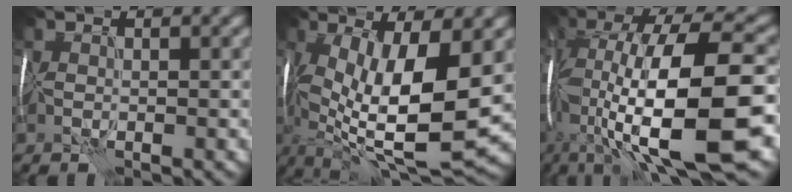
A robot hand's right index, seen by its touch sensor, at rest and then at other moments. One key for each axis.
{"total": 12.7, "fx": -0.9, "fy": 4.7, "fz": 11.8, "tx": -0.213, "ty": -0.011, "tz": -0.011}
{"total": 17.3, "fx": -3.3, "fy": 5.8, "fz": 16.0, "tx": -0.284, "ty": 0.017, "tz": -0.052}